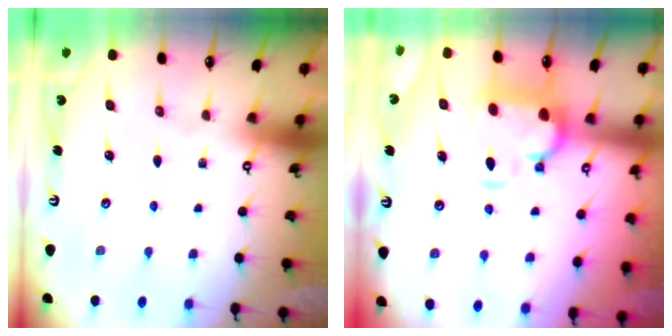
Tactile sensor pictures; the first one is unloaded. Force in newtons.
{"total": 2.8, "press": 2.5, "slide": 1.4}